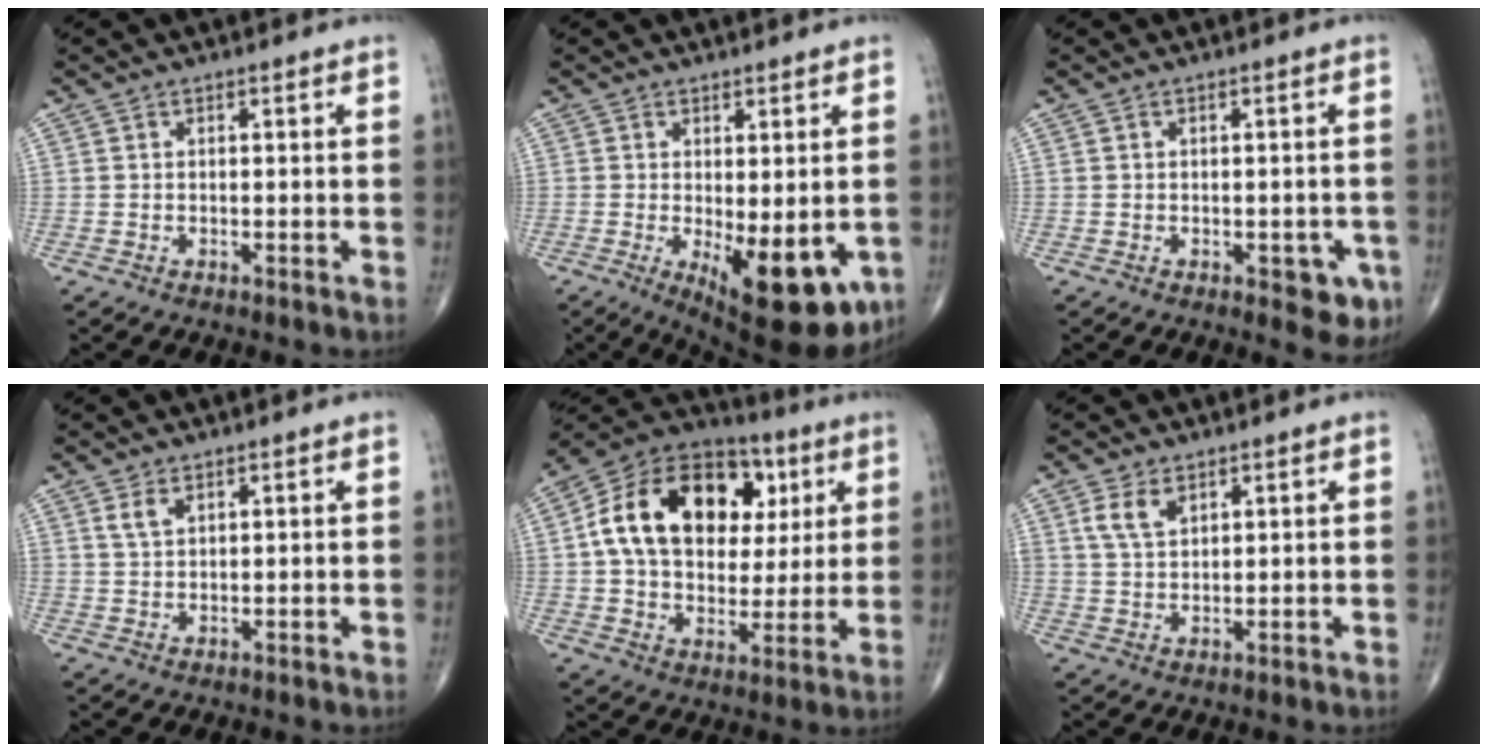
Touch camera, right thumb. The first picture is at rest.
{"total": 14.5, "force": [-4.2, 5.9, 12.5], "torque": [-0.151, -0.023, -0.044]}
{"total": 5.3, "force": [-2.1, 2.7, 4.0], "torque": [-0.019, 0.001, -0.023]}
{"total": 2.5, "force": [1.4, 1.3, 1.6], "torque": [-0.030, -0.002, 0.033]}
{"total": 23.0, "force": [5.5, 15.7, 15.9], "torque": [-0.241, 0.016, 0.085]}
{"total": 4.7, "force": [2.4, 2.7, 3.0], "torque": [-0.052, -0.007, 0.052]}